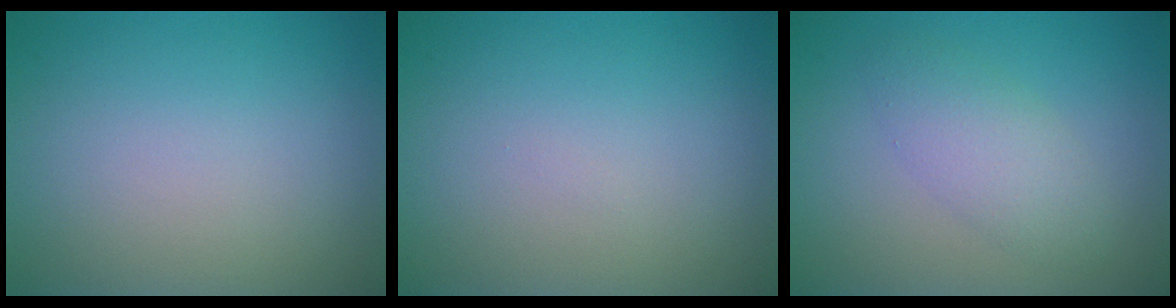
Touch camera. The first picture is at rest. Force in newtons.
{"total": 0.0}
{"total": 3.0, "press": 3.0, "slide": 0.1}